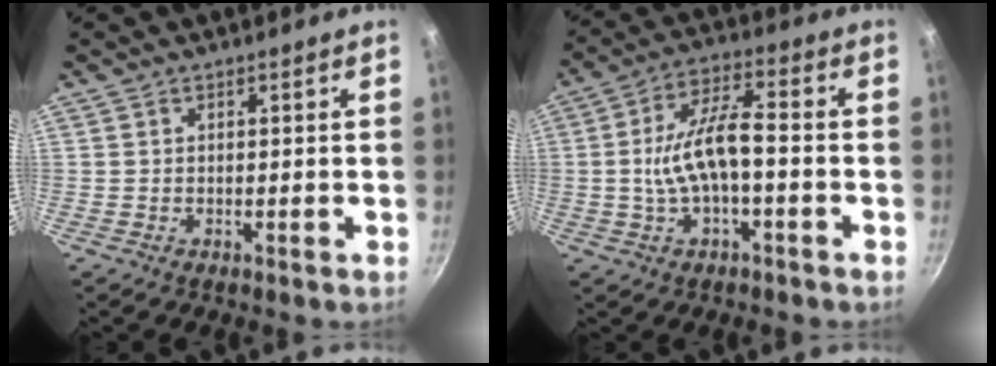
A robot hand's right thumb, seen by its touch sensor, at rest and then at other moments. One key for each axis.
{"total": 10.8, "fx": -1.7, "fy": 4.2, "fz": 9.8, "tx": -0.173, "ty": 0.037, "tz": -0.036}